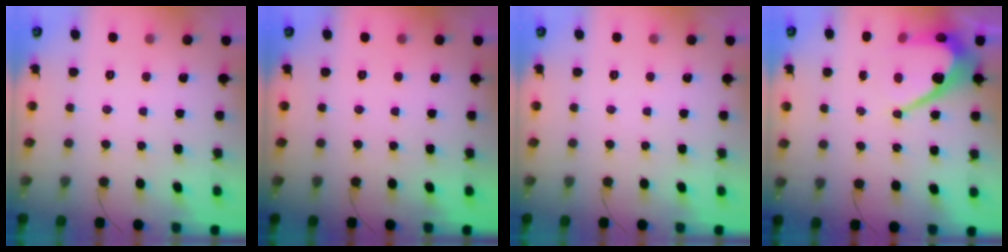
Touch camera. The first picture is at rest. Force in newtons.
{"total": 0.0}
{"total": 0.0}
{"total": 10.2, "press": 10.1, "slide": 0.9}